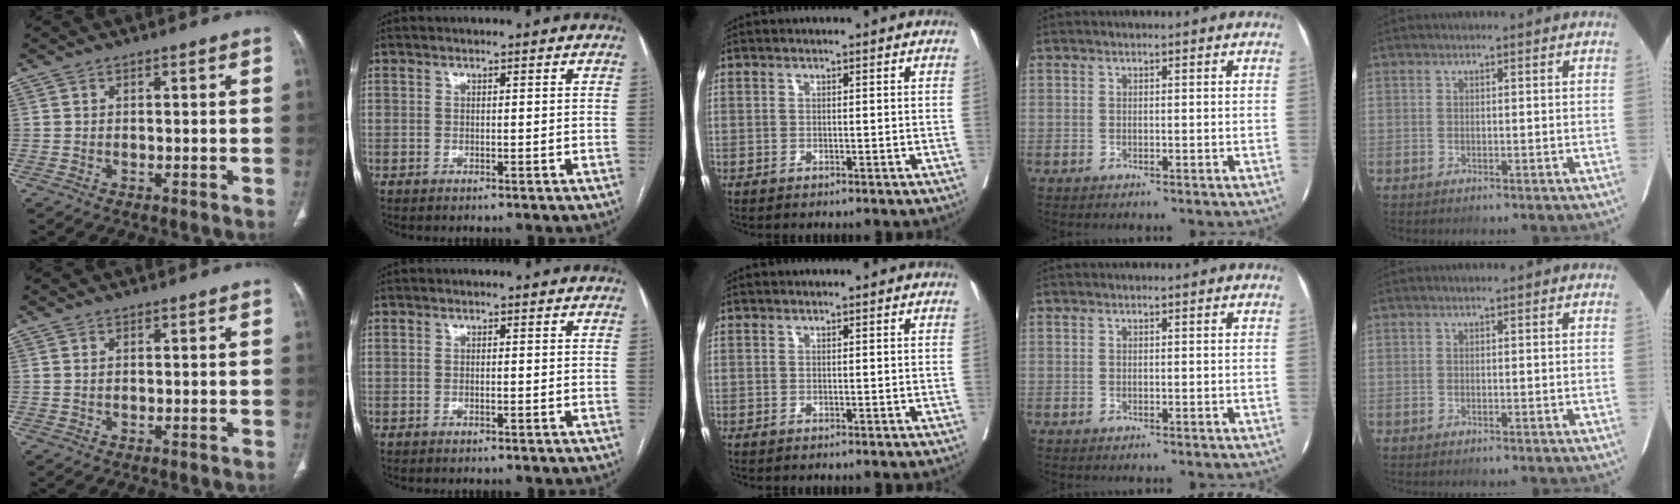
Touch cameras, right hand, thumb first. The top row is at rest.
{"thumb": {"total": 0.5, "force": [0.2, 0.3, 0.4], "torque": [-0.011, 0.003, 0.005]}, "index": {"total": 0.7, "force": [-0.2, 0.2, 0.6], "torque": [-0.015, 0.003, -0.002]}}